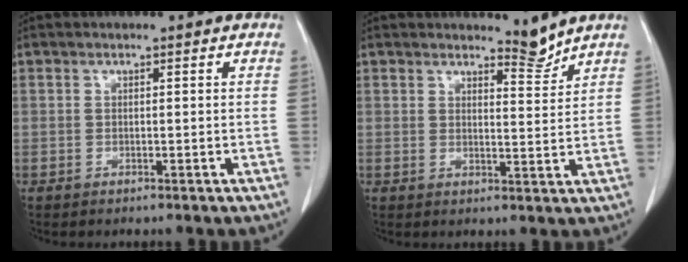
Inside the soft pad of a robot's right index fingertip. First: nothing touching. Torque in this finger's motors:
{"motor_torque": [-0.33, 0.32, 0.00, -0.01]}